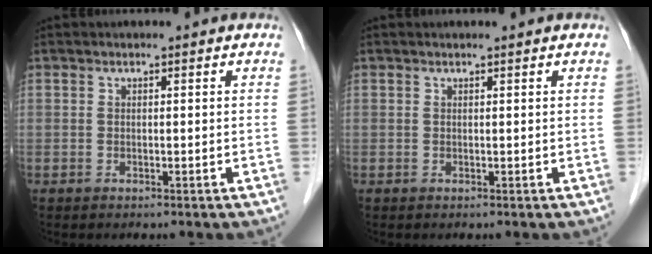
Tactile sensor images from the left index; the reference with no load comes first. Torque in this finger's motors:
{"motor_torque": [0.15, -0.07, 0.01, 0.02]}